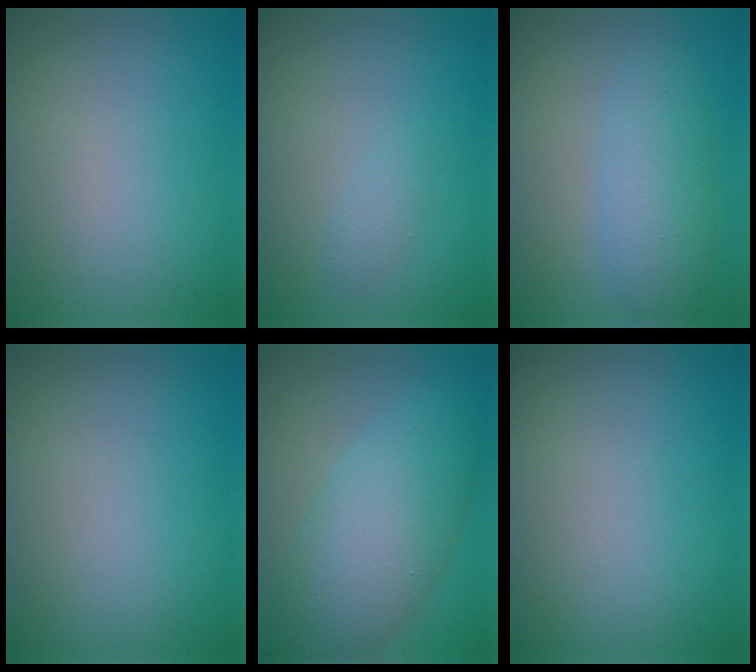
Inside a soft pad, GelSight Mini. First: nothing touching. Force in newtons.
{"total": 0.8, "press": 0.8, "slide": 0.0}
{"total": 3.7, "press": 3.7, "slide": 0.2}
{"total": 0.0}
{"total": 7.3, "press": 7.3, "slide": 0.2}
{"total": 0.0}